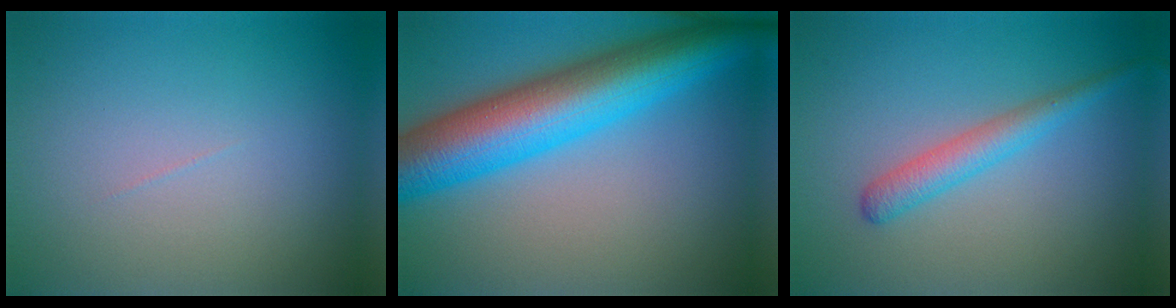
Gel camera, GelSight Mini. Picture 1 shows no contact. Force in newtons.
{"total": 11.0, "press": 11.0, "slide": 0.3}
{"total": 2.7, "press": 2.7, "slide": 0.0}